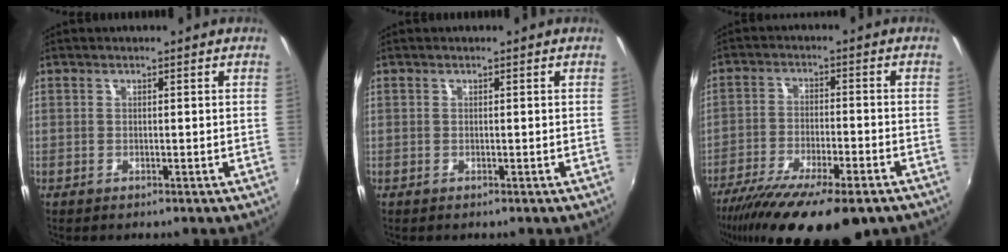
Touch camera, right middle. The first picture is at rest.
{"total": 0.0}
{"total": 18.7, "force": [-13.9, 4.4, 11.8], "torque": [-0.226, -0.060, -0.223]}